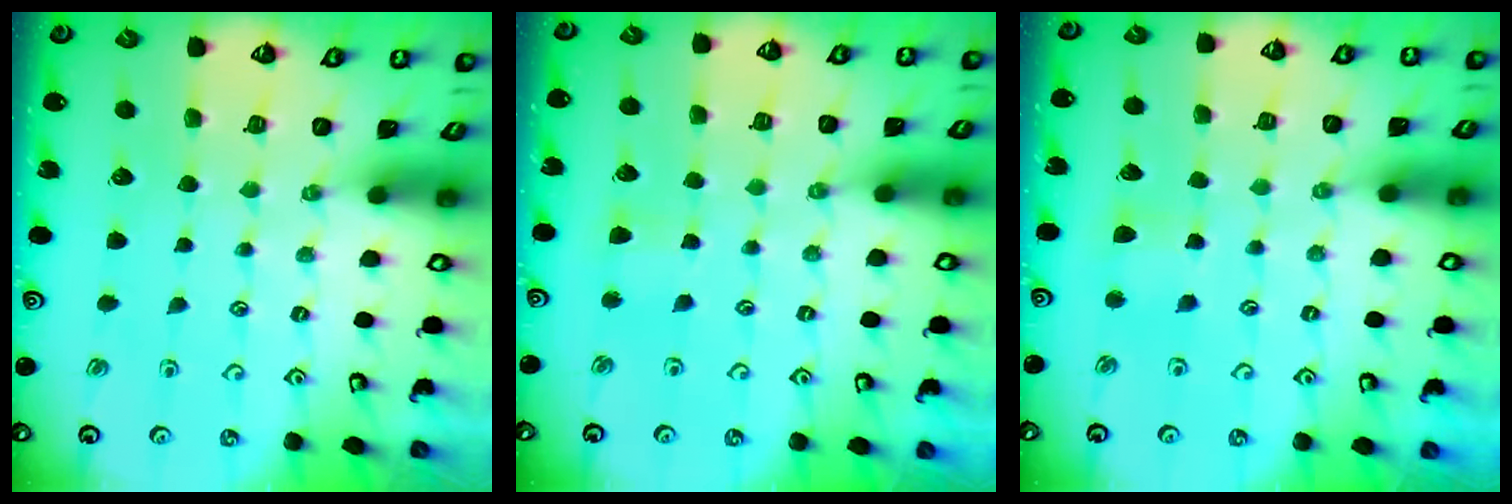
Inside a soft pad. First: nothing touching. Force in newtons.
{"total": 2.7, "press": 2.7, "slide": 0.4}
{"total": 4.8, "press": 4.8, "slide": 0.5}